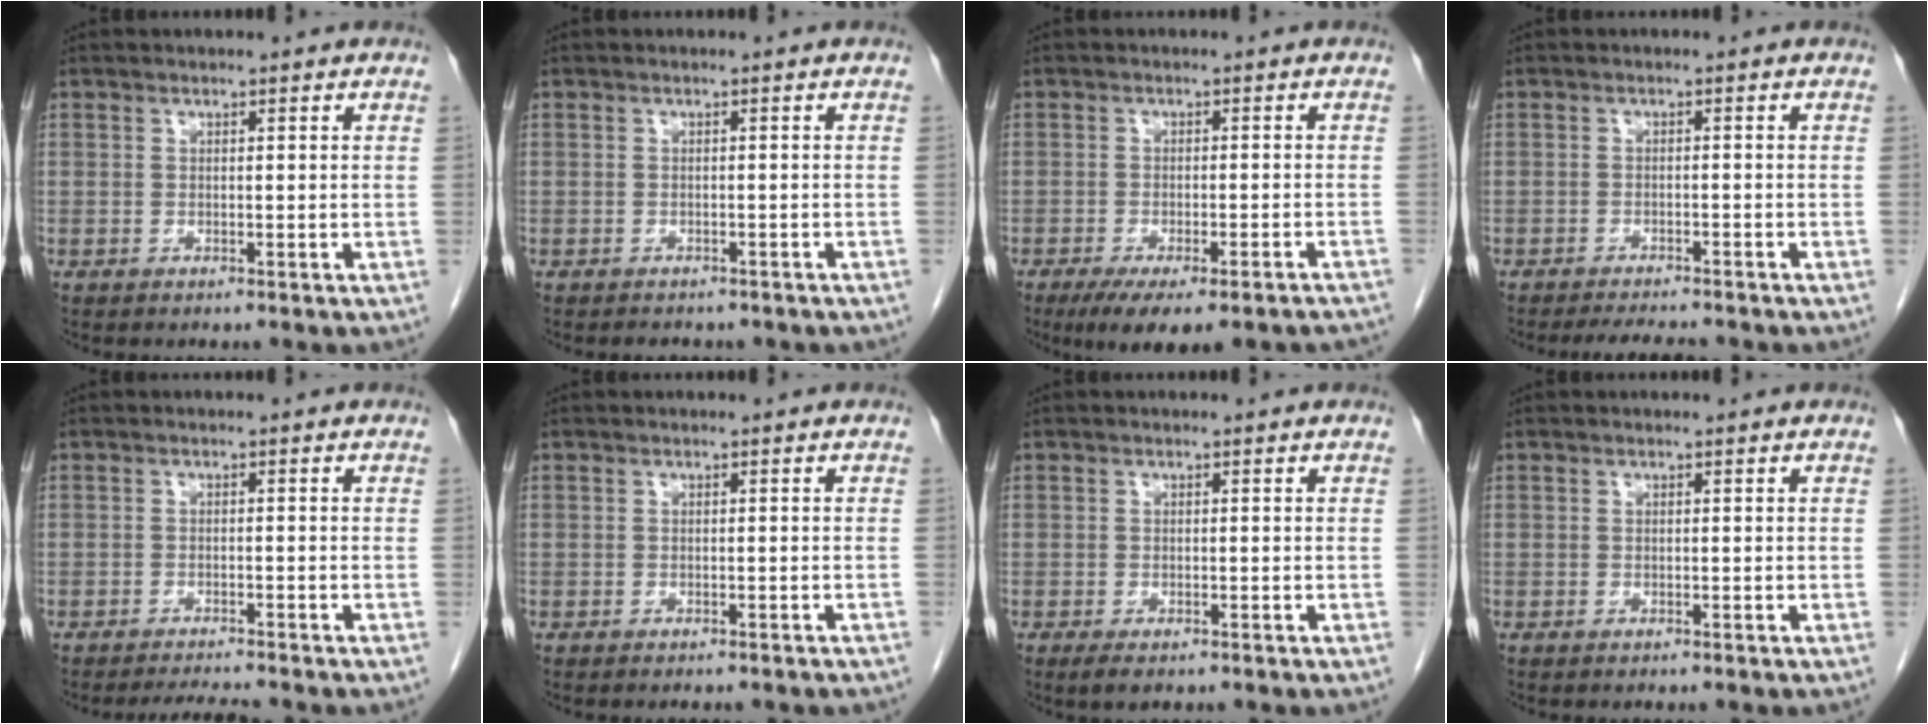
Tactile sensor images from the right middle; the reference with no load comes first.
{"total": 4.4, "force": [-3.7, 1.9, 1.3], "torque": [-0.017, 0.000, -0.037]}
{"total": 13.3, "force": [-10.7, 2.9, 7.3], "torque": [-0.083, -0.011, -0.139]}
{"total": 4.8, "force": [-4.5, 0.5, 1.8], "torque": [-0.028, -0.013, -0.068]}
{"total": 3.1, "force": [-2.9, -0.6, 0.8], "torque": [-0.018, -0.015, -0.046]}
{"total": 3.9, "force": [-3.4, 1.0, 1.5], "torque": [-0.022, -0.006, -0.036]}
{"total": 2.3, "force": [-1.5, 0.9, 1.5], "torque": [-0.026, -0.004, -0.018]}
{"total": 0.0}